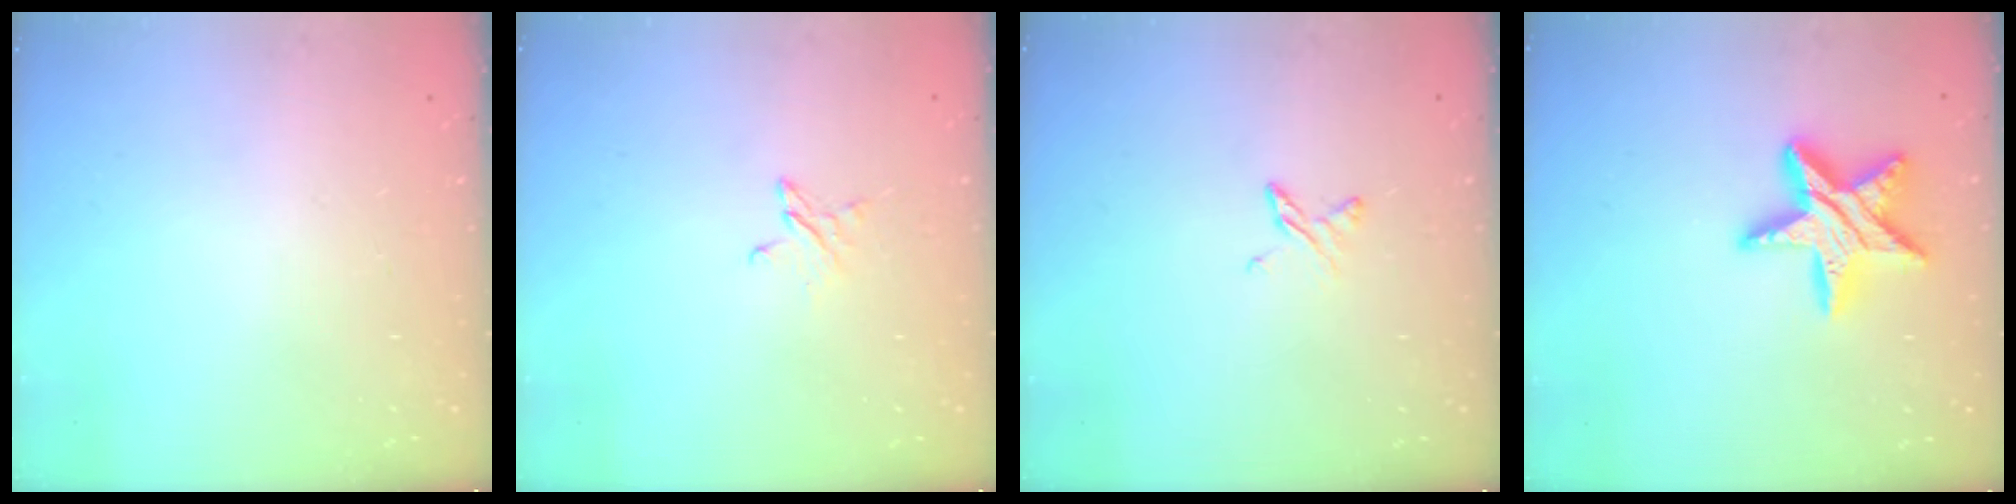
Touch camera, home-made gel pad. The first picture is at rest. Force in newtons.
{"total": 3.1, "press": 3.1, "slide": 0.2}
{"total": 3.5, "press": 3.5, "slide": 0.5}
{"total": 14.9, "press": 14.8, "slide": 1.0}